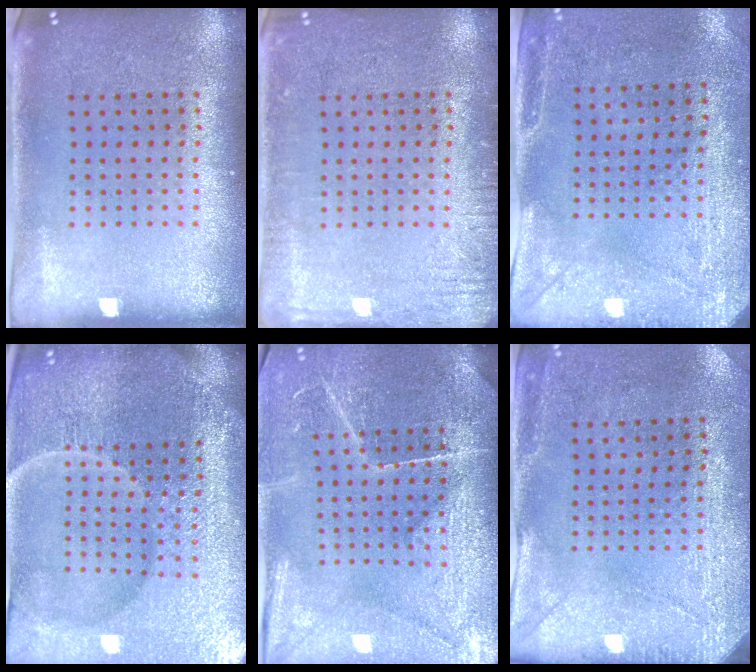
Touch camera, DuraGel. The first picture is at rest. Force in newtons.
{"total": 2.3, "press": 2.2, "slide": 0.3}
{"total": 2.9, "press": 2.3, "slide": 1.8}
{"total": 6.1, "press": 5.5, "slide": 2.5}
{"total": 3.9, "press": 3.7, "slide": 1.3}
{"total": 2.9, "press": 2.3, "slide": 1.8}